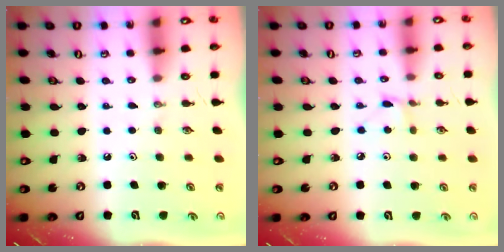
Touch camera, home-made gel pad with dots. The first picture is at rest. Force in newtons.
{"total": 2.8, "press": 2.8, "slide": 0.4}